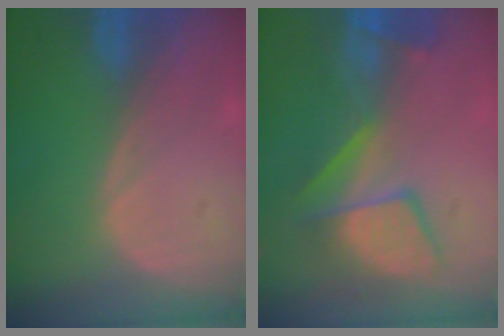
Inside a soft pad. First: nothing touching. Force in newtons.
{"total": 9.1, "press": 9.0, "slide": 1.2}